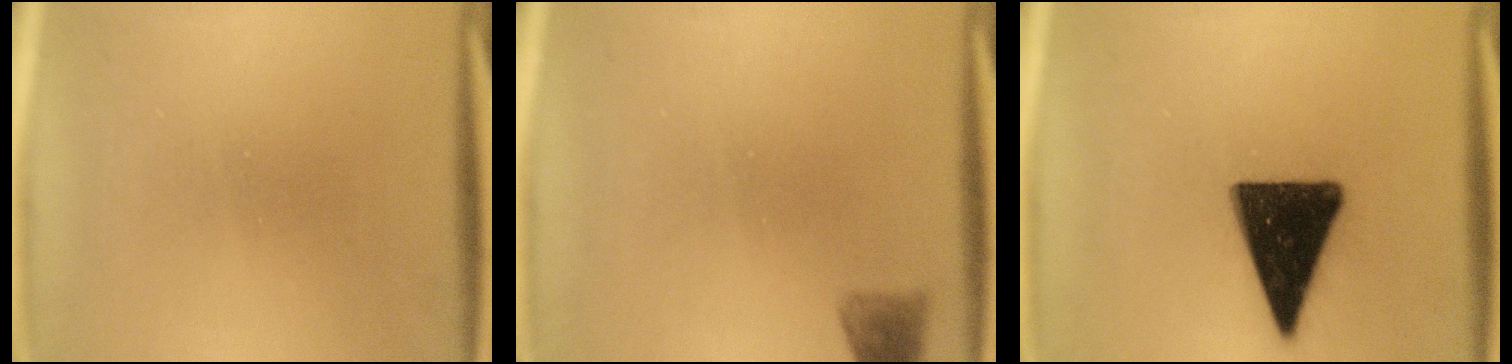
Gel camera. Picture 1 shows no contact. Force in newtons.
{"total": 2.0}
{"total": 15.8}